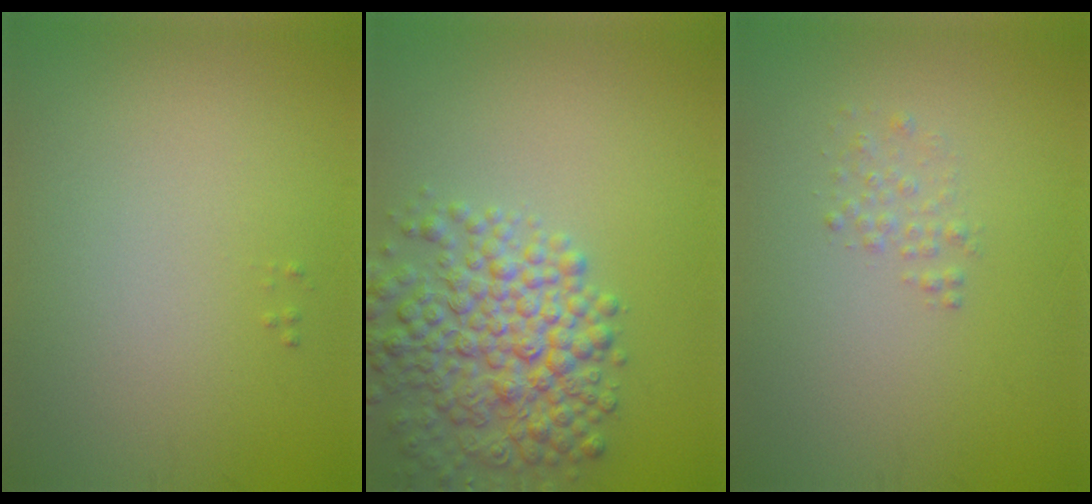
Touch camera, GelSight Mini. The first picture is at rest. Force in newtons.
{"total": 7.1, "press": 7.1, "slide": 0.3}
{"total": 1.2, "press": 1.2, "slide": 0.0}